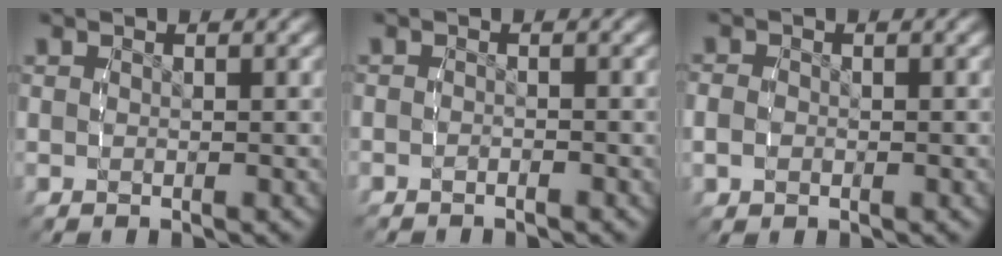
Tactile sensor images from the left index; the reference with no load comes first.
{"total": 1.5, "force": [-1.4, 0.5, -0.2], "torque": [-0.004, -0.009, -0.021]}
{"total": 1.7, "force": [-0.7, 1.4, 0.8], "torque": [-0.024, -0.008, -0.009]}